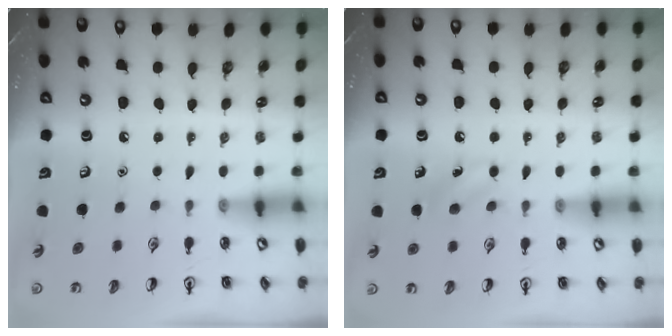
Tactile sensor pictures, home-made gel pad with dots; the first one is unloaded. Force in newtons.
{"total": 5.8, "press": 5.5, "slide": 1.9}